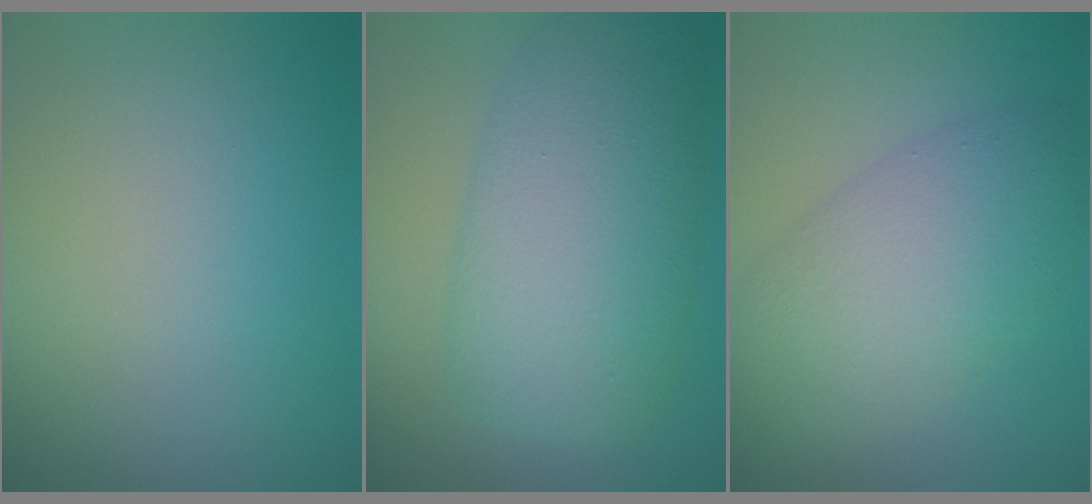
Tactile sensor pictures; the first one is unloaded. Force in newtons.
{"total": 9.2, "press": 9.2, "slide": 0.1}
{"total": 7.9, "press": 7.9, "slide": 0.3}